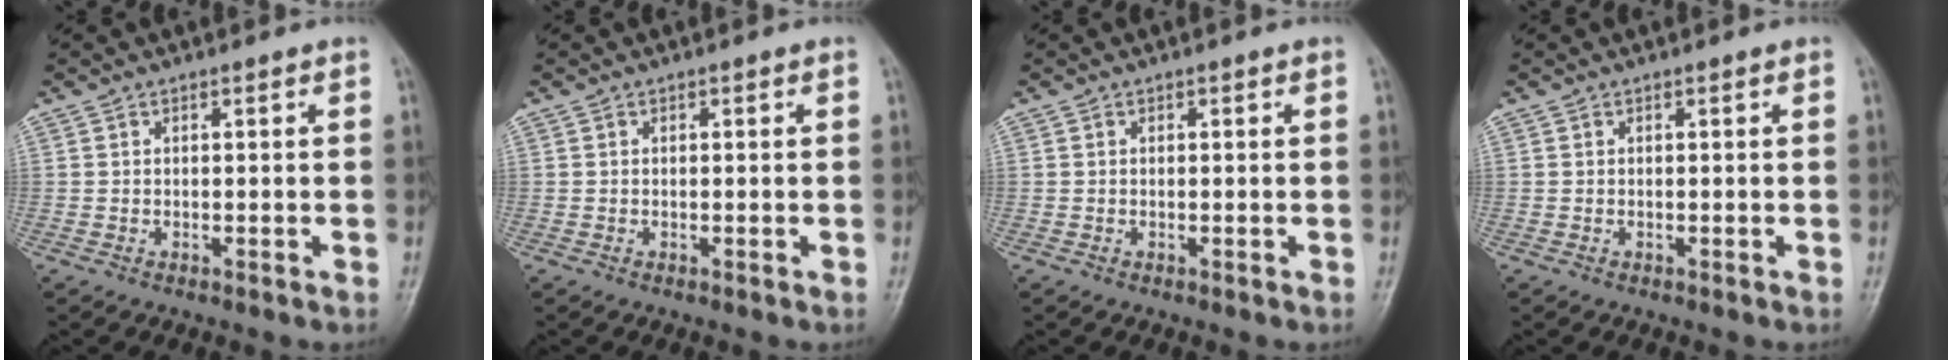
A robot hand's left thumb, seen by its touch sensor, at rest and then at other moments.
{"total": 0.0}
{"total": 0.0}
{"total": 0.0}